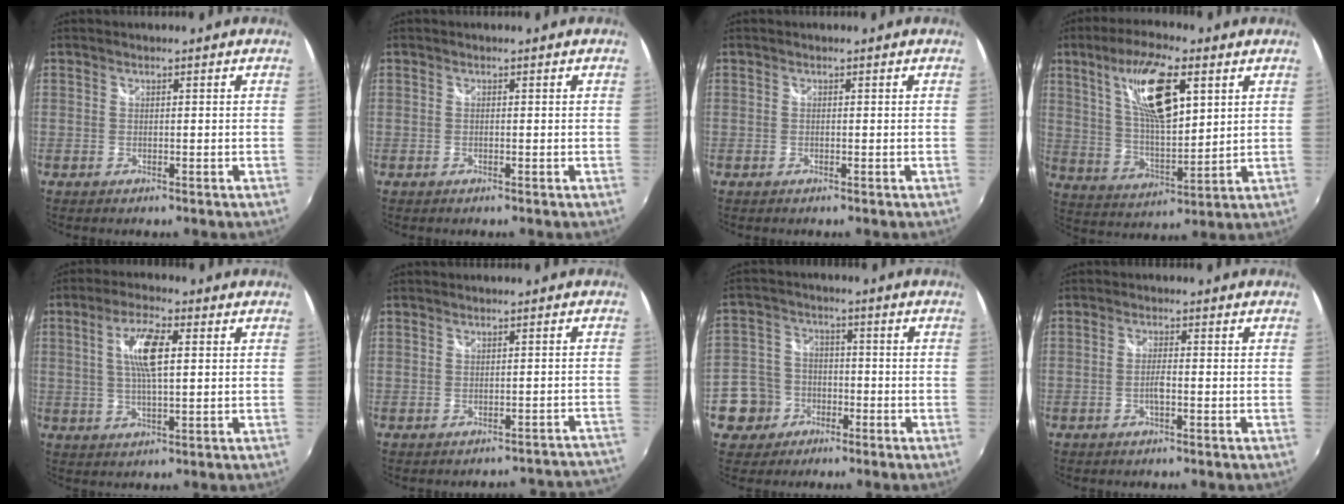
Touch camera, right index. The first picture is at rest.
{"total": 0.0}
{"total": 0.0}
{"total": 15.0, "force": [6.6, 4.9, 12.6], "torque": [-0.227, 0.008, 0.128]}
{"total": 7.8, "force": [1.7, 2.2, 7.3], "torque": [-0.138, 0.006, 0.032]}
{"total": 9.3, "force": [-9.1, 2.0, 0.2], "torque": [0.023, 0.035, -0.096]}
{"total": 9.4, "force": [-3.8, 8.3, 2.3], "torque": [-0.083, 0.021, -0.065]}
{"total": 2.1, "force": [-0.8, 0.3, 1.9], "torque": [-0.039, 0.000, -0.015]}